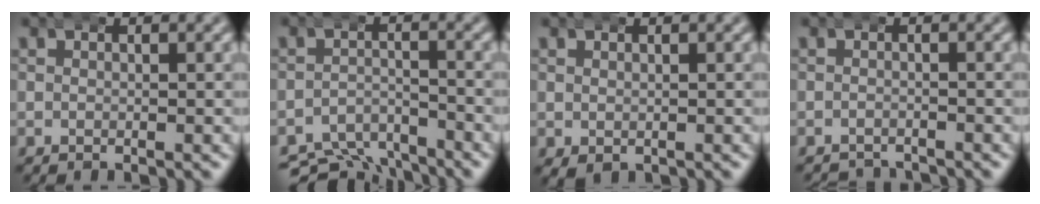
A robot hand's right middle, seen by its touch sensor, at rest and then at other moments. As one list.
[{"total": 6.6, "force": [-5.5, 3.0, 1.9], "torque": [-0.021, -0.021, -0.096]}, {"total": 1.7, "force": [-0.3, 1.3, 1.0], "torque": [-0.021, -0.008, 0.003]}, {"total": 3.2, "force": [-3.1, 0.4, 0.1], "torque": [0.000, -0.012, -0.050]}]